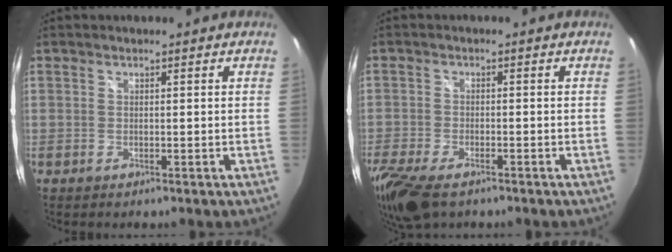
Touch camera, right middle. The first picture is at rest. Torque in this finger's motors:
{"motor_torque": [0.89, -0.88, 0.13, 0.04]}